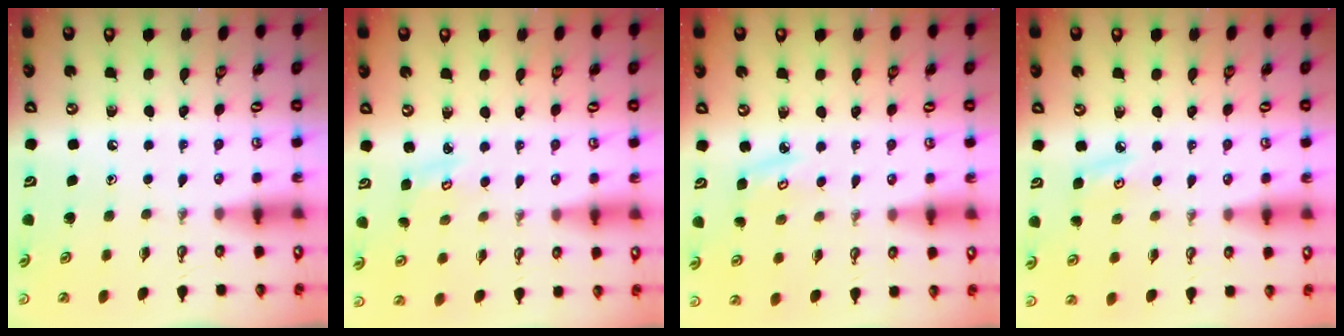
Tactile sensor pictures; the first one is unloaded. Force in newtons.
{"total": 2.0, "press": 2.0, "slide": 0.1}
{"total": 4.0, "press": 3.9, "slide": 0.3}
{"total": 3.7, "press": 3.6, "slide": 0.4}